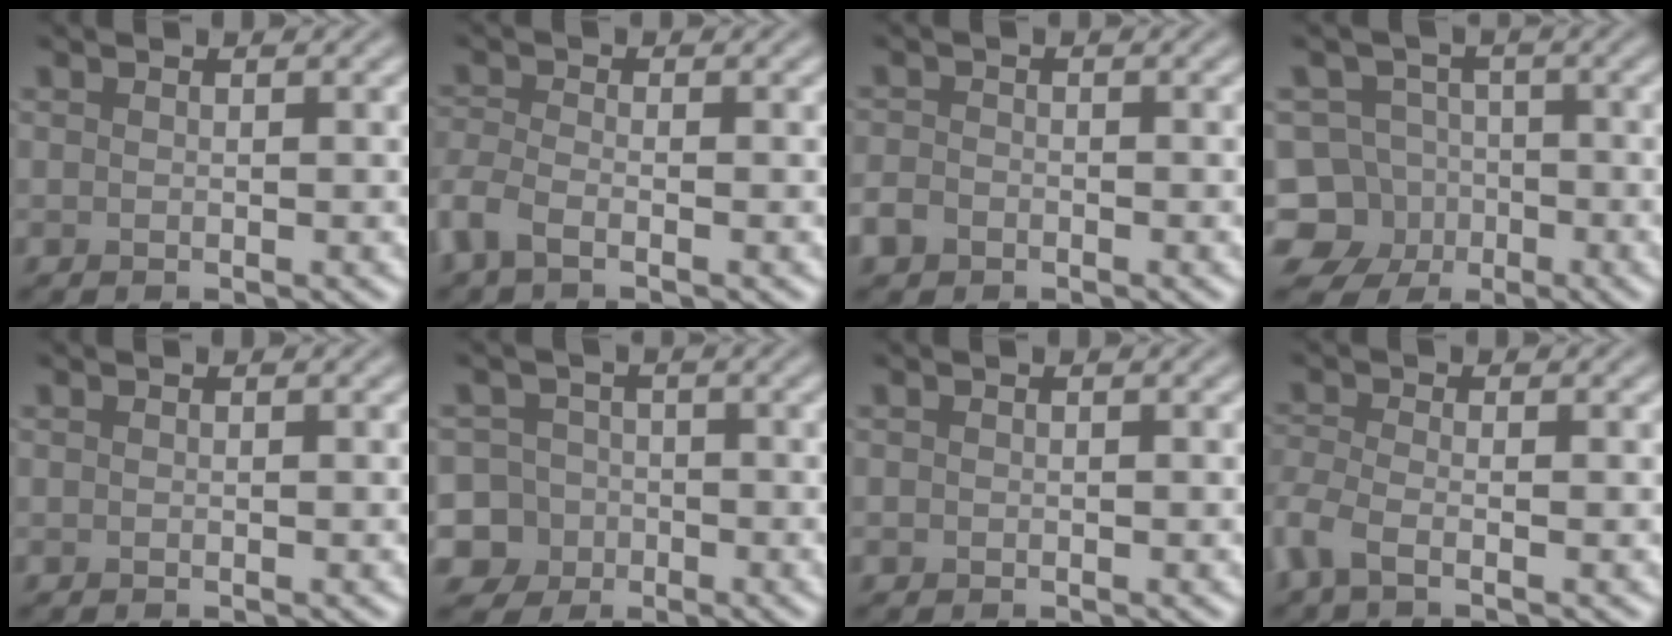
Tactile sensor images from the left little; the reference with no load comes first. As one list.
[{"total": 2.4, "force": [-1.5, 1.0, 1.5], "torque": [-0.038, -0.005, -0.043]}, {"total": 1.6, "force": [-1.1, 1.1, 0.5], "torque": [-0.007, 0.000, -0.028]}, {"total": 9.0, "force": [-4.7, 7.6, 1.3], "torque": [-0.022, -0.009, -0.104]}, {"total": 0.0}, {"total": 8.5, "force": [-3.5, 7.7, 1.5], "torque": [-0.032, -0.009, -0.095]}, {"total": 0.0}, {"total": 2.6, "force": [-1.5, 0.9, 1.9], "torque": [-0.049, -0.010, -0.045]}]